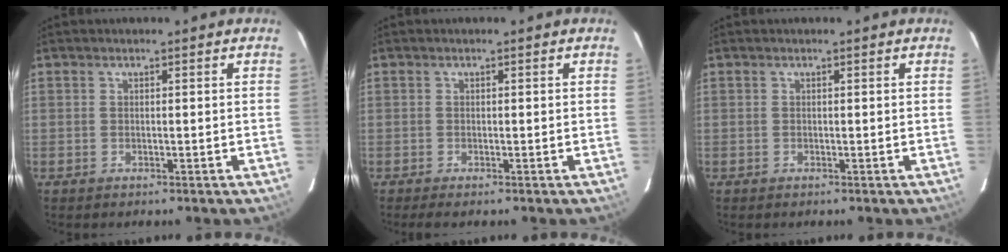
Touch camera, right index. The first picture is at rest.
{"total": 1.2, "force": [-0.9, 0.1, 0.8], "torque": [-0.016, -0.004, -0.016]}
{"total": 0.0}